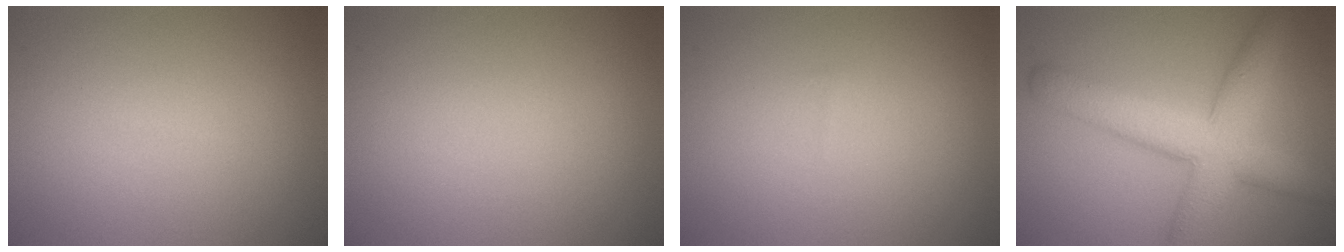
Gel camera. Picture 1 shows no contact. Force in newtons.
{"total": 0.0}
{"total": 0.0}
{"total": 6.9, "press": 6.9, "slide": 0.2}